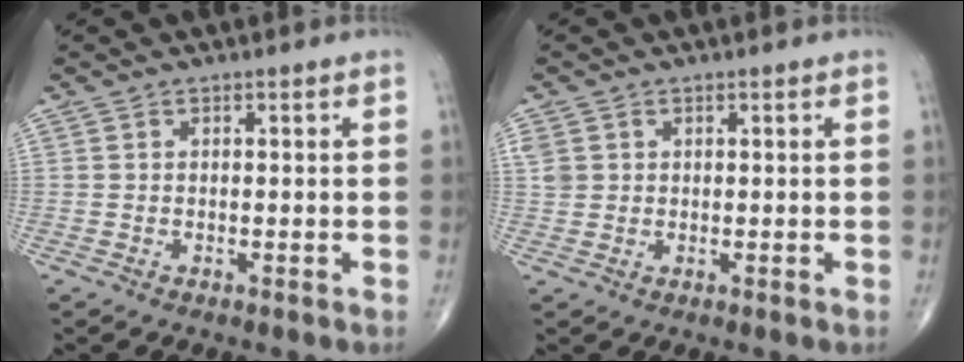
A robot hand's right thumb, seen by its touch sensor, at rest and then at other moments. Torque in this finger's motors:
{"motor_torque": [0.00, 0.18, 0.39, 0.29, -0.04]}